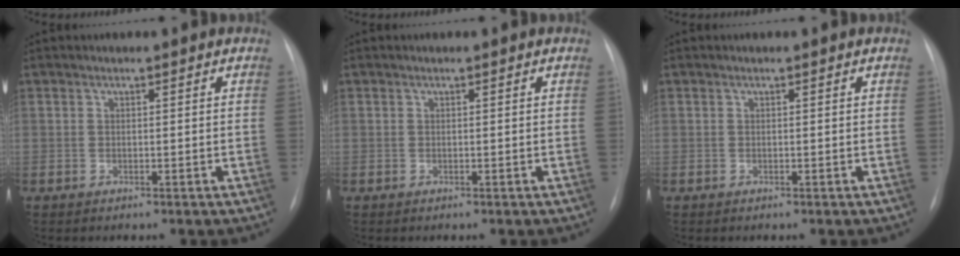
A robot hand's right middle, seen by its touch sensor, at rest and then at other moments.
{"total": 0.0}
{"total": 0.0}